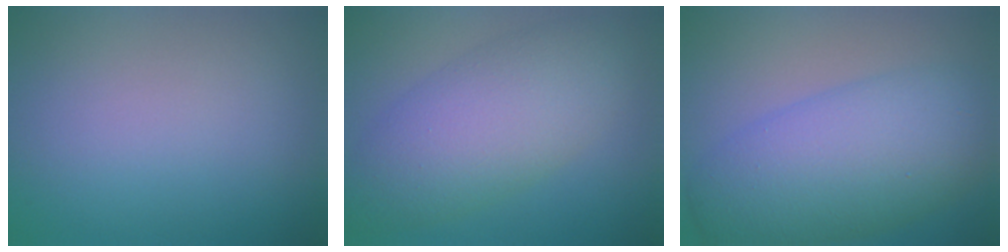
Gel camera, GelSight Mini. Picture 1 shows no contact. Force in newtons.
{"total": 7.5, "press": 7.5, "slide": 0.1}
{"total": 9.0, "press": 9.0, "slide": 0.2}